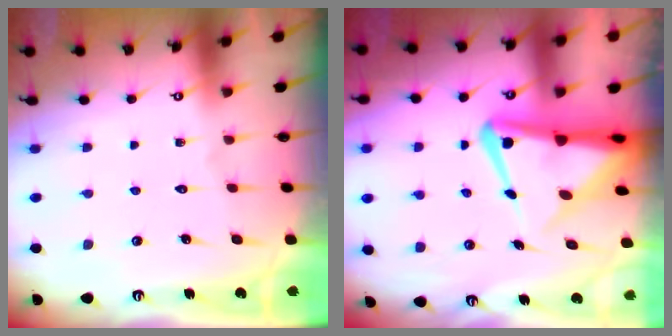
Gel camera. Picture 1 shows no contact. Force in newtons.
{"total": 10.3, "press": 10.1, "slide": 1.9}